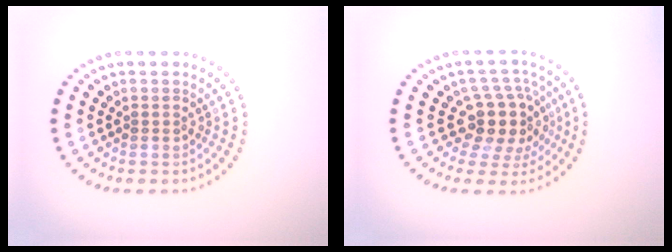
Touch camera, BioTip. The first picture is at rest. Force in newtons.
{"total": 4.3, "press": 3.4, "slide": 2.7}